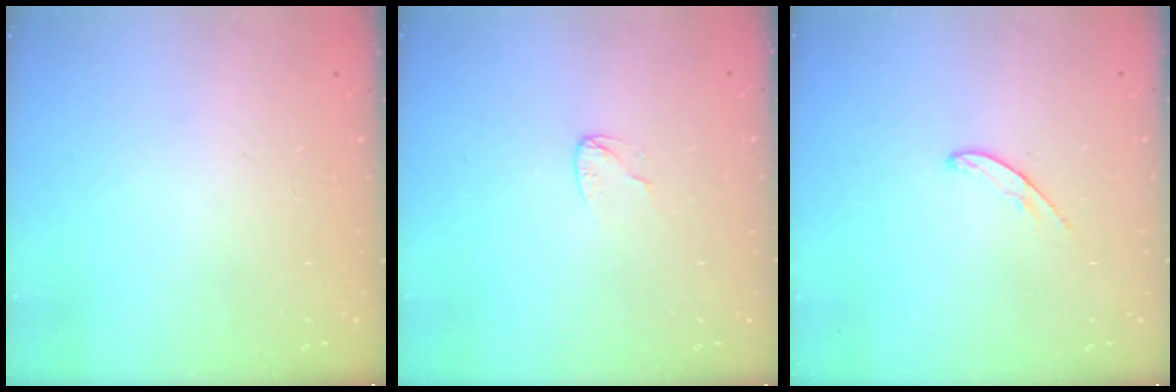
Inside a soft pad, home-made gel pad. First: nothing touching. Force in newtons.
{"total": 3.8, "press": 3.8, "slide": 0.2}
{"total": 5.0, "press": 4.9, "slide": 0.4}